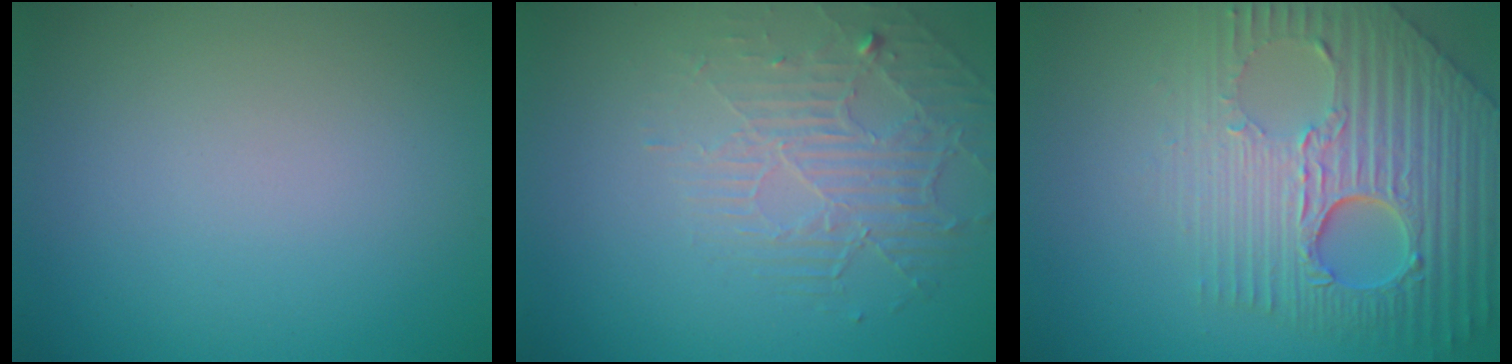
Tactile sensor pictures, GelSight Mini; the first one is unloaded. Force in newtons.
{"total": 2.3, "press": 1.7, "slide": 1.6}
{"total": 8.4, "press": 5.9, "slide": 6.0}